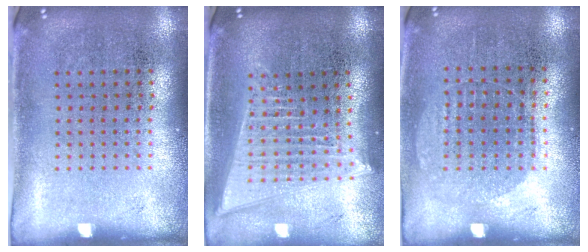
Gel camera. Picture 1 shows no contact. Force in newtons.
{"total": 2.1, "press": 1.8, "slide": 1.1}
{"total": 0.6, "press": 0.5, "slide": 0.3}